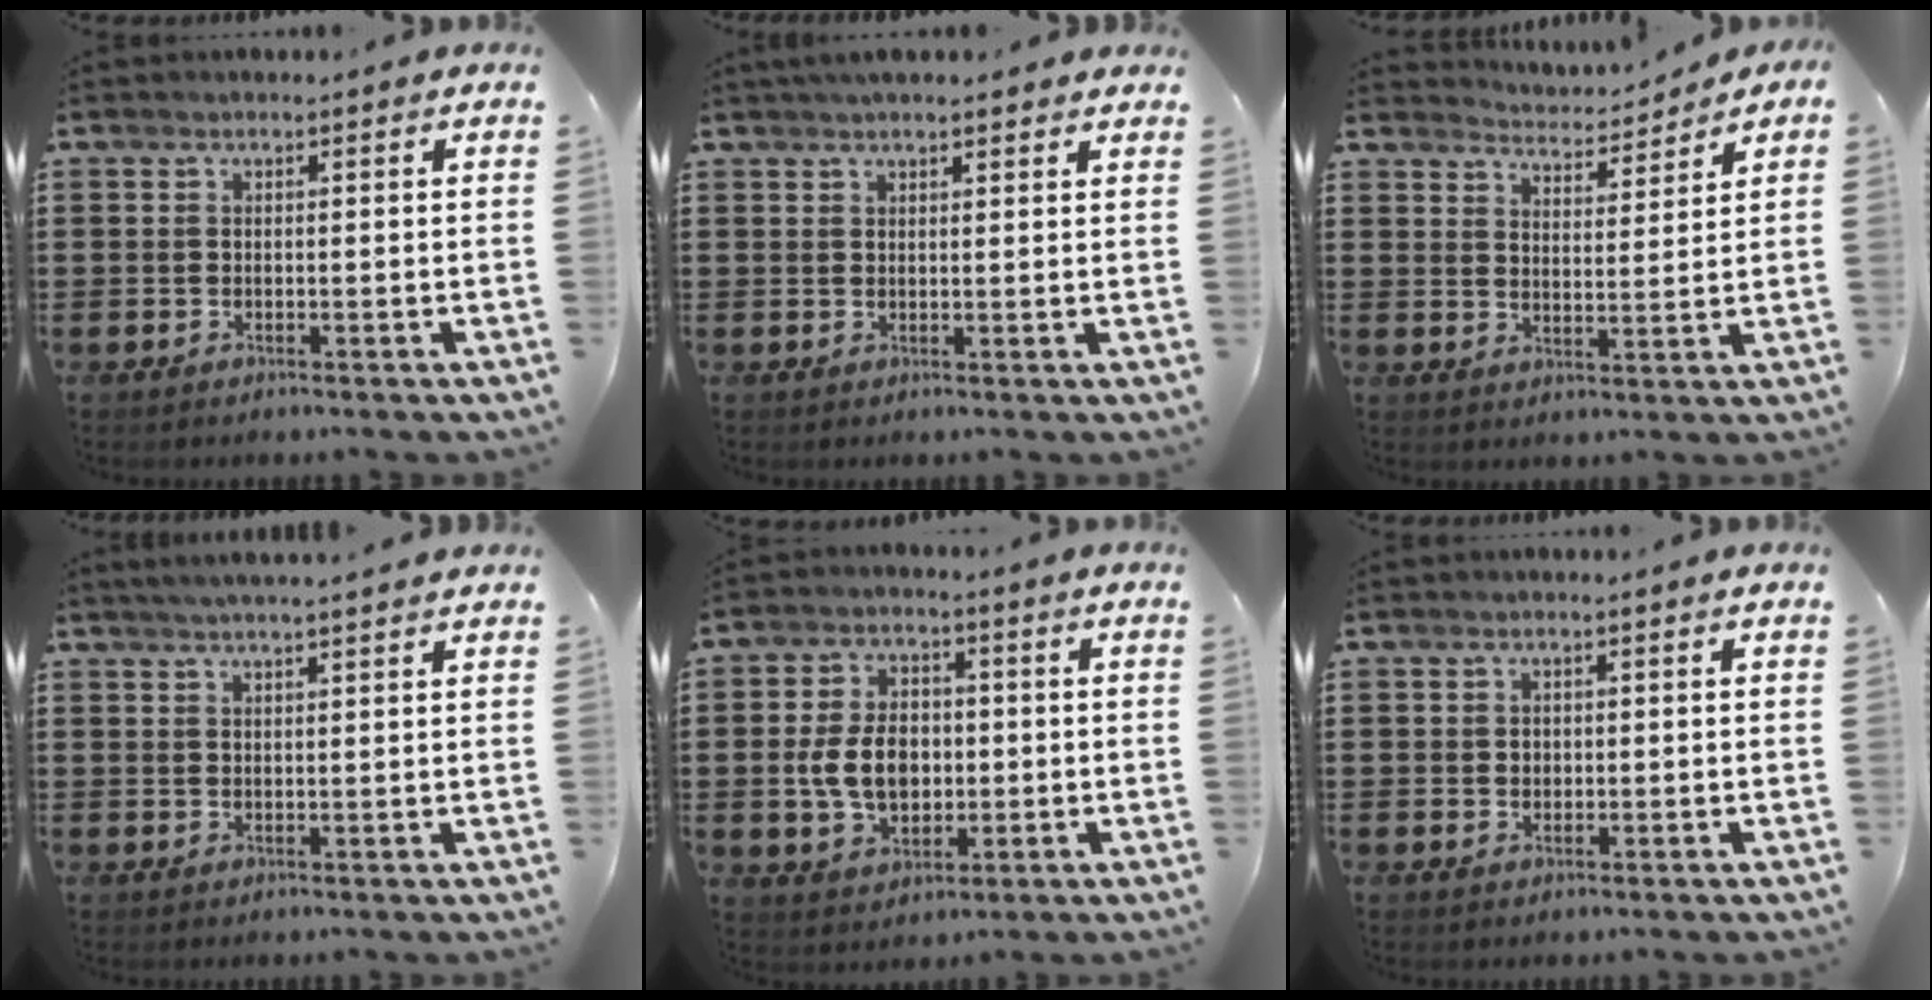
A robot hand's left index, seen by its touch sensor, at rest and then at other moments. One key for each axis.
{"total": 2.6, "fx": 2.2, "fy": 0.5, "fz": 1.1, "tx": -0.026, "ty": 0.004, "tz": 0.042}
{"total": 3.6, "fx": 3.6, "fy": 0.5, "fz": 0.1, "tx": -0.021, "ty": -0.021, "tz": 0.060}
{"total": 2.3, "fx": 2.1, "fy": -0.5, "fz": 0.9, "tx": -0.020, "ty": 0.000, "tz": 0.039}
{"total": 8.1, "fx": -0.4, "fy": 5.7, "fz": 5.8, "tx": -0.126, "ty": 0.008, "tz": -0.013}
{"total": 1.1, "fx": 0.2, "fy": 1.0, "fz": 0.5, "tx": -0.012, "ty": 0.007, "tz": 0.004}